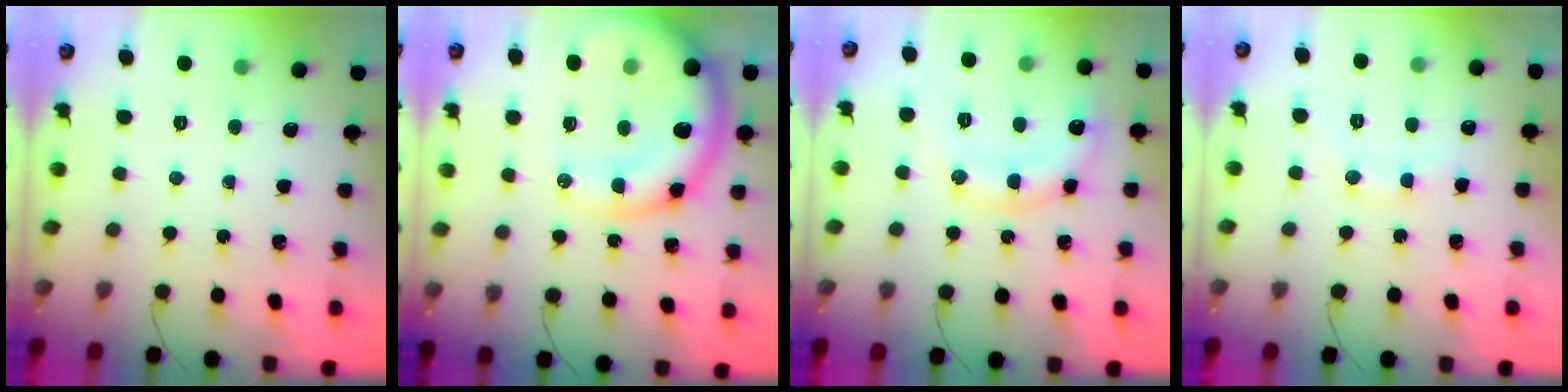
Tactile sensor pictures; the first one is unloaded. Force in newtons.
{"total": 18.7, "press": 18.2, "slide": 4.3}
{"total": 11.6, "press": 11.6, "slide": 0.6}
{"total": 8.9, "press": 8.9, "slide": 0.9}